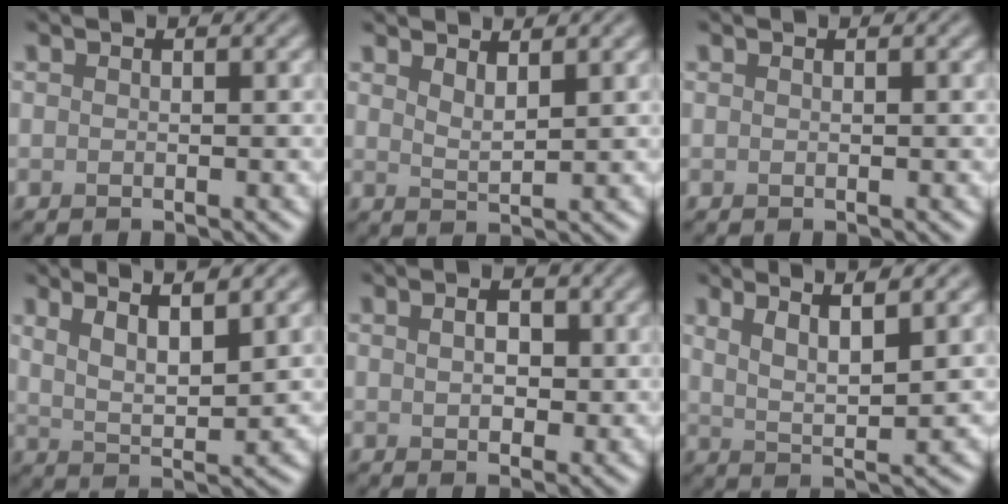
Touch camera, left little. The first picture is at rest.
{"total": 2.0, "force": [1.7, 0.4, 1.1], "torque": [-0.018, -0.003, 0.030]}
{"total": 0.0}
{"total": 5.1, "force": [3.2, 1.2, 3.8], "torque": [-0.065, -0.002, 0.056]}
{"total": 3.1, "force": [0.8, 1.9, 2.4], "torque": [-0.036, -0.005, 0.017]}
{"total": 4.7, "force": [2.7, 0.9, 3.7], "torque": [-0.066, -0.002, 0.050]}